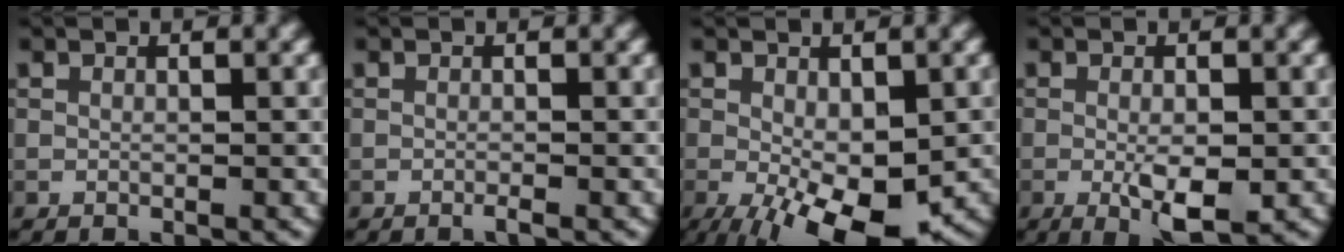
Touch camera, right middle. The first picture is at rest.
{"total": 0.6, "force": [-0.4, 0.0, 0.5], "torque": [-0.007, -0.003, -0.010]}
{"total": 9.1, "force": [-3.3, 3.8, 7.6], "torque": [-0.147, -0.026, -0.038]}
{"total": 3.7, "force": [-1.0, 1.2, 3.4], "torque": [-0.057, -0.005, -0.012]}